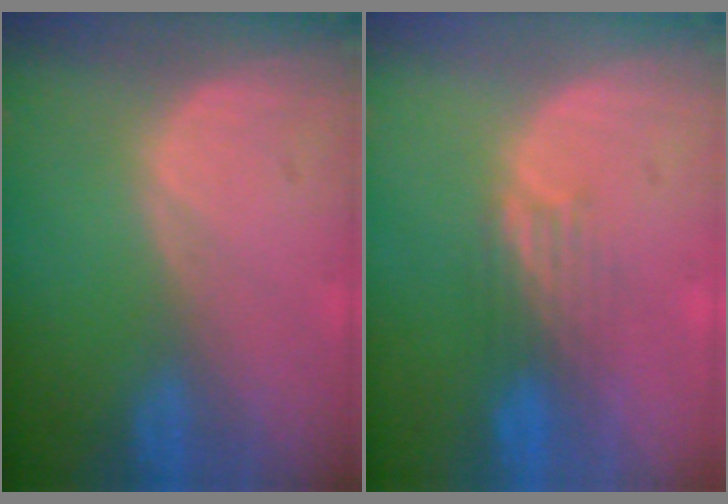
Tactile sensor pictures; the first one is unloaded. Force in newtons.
{"total": 3.8, "press": 3.1, "slide": 2.1}